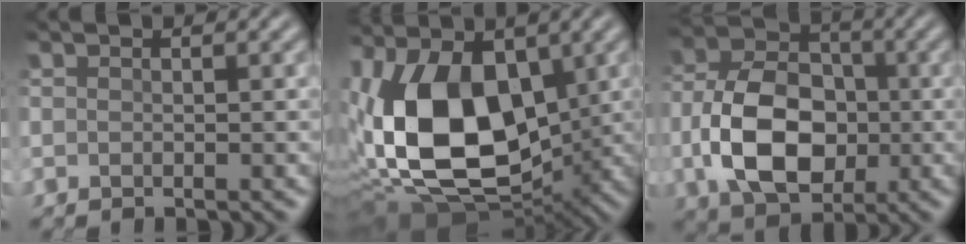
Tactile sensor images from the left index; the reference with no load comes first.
{"total": 15.7, "force": [-0.5, 8.9, 12.9], "torque": [-0.248, -0.015, -0.018]}
{"total": 9.4, "force": [-1.7, 6.3, 6.7], "torque": [-0.141, 0.005, -0.032]}